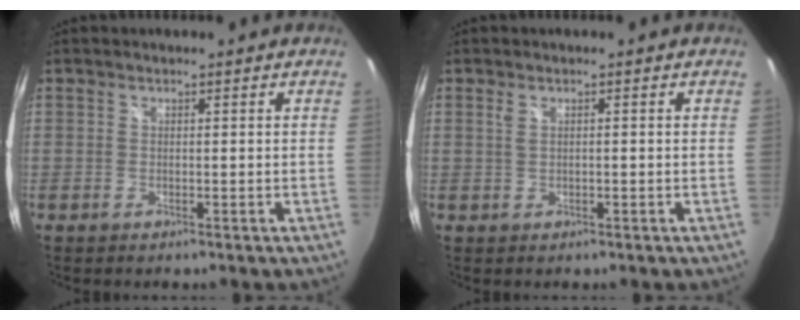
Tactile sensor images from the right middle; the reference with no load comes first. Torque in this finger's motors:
{"motor_torque": [-0.02, -0.04, 0.00, 0.00]}